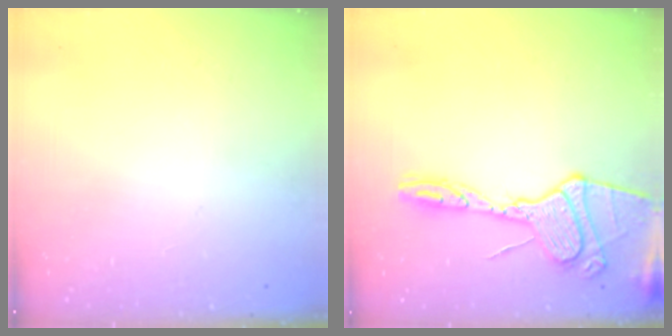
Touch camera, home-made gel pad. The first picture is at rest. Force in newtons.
{"total": 15.8, "press": 15.7, "slide": 1.4}